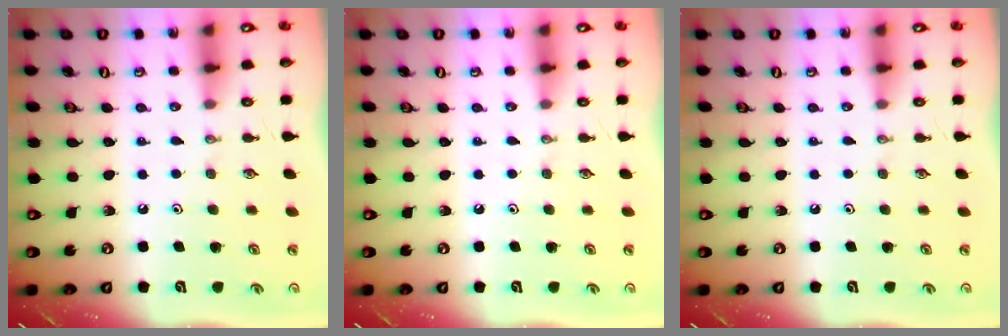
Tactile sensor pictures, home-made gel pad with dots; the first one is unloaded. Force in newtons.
{"total": 0.0}
{"total": 0.0}